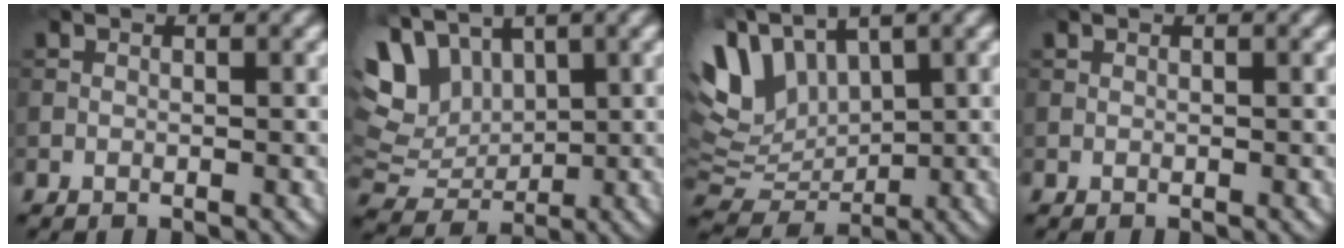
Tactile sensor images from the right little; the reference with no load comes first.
{"total": 6.8, "force": [3.2, 4.5, 4.0], "torque": [-0.080, 0.011, 0.059]}
{"total": 8.6, "force": [3.3, 5.2, 6.0], "torque": [-0.140, 0.014, 0.054]}
{"total": 0.0}